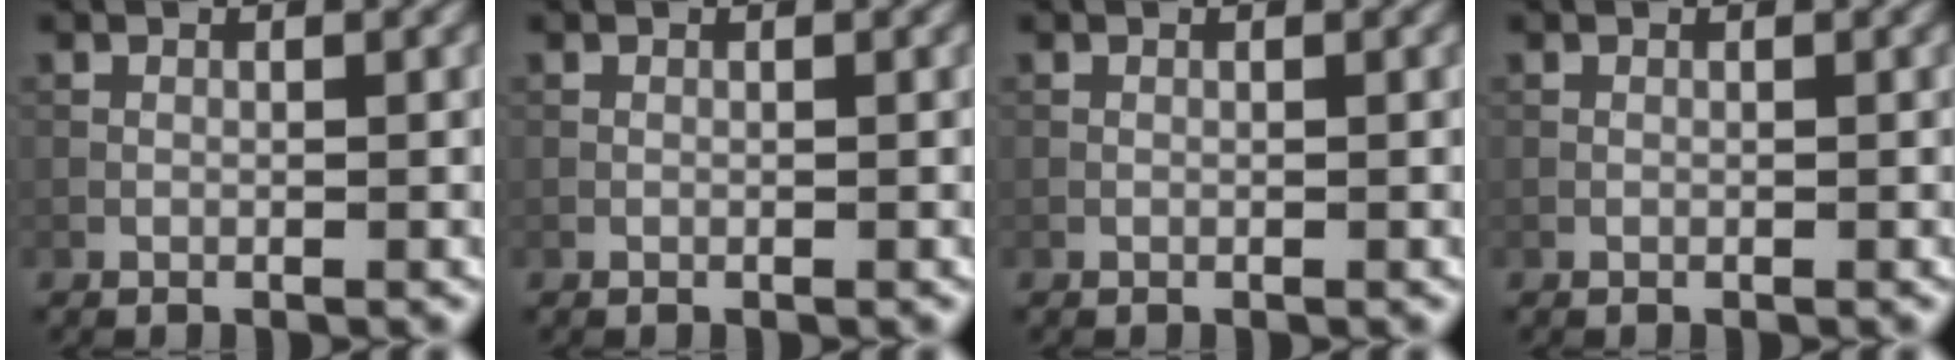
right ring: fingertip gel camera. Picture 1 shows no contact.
{"total": 0.0}
{"total": 0.0}
{"total": 0.0}